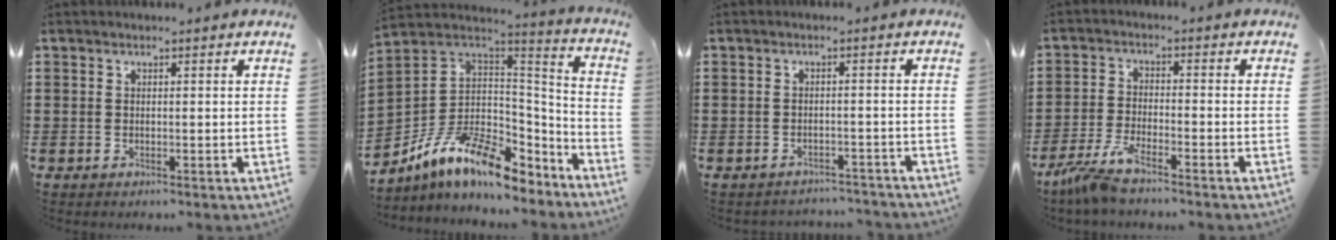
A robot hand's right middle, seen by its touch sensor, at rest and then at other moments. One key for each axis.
{"total": 11.0, "fx": -7.3, "fy": 4.3, "fz": 7.0, "tx": -0.154, "ty": 0.006, "tz": -0.146}
{"total": 2.0, "fx": -2.0, "fy": 0.2, "fz": -0.1, "tx": -0.006, "ty": 0.002, "tz": -0.044}
{"total": 5.5, "fx": -4.6, "fy": 0.4, "fz": 2.9, "tx": -0.074, "ty": -0.013, "tz": -0.092}